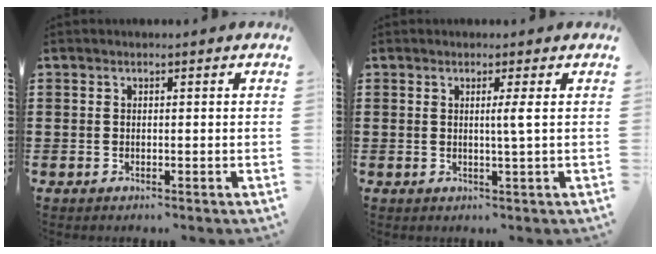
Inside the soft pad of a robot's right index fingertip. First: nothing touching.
{"total": 2.2, "force": [0.4, -0.6, 2.1], "torque": [-0.040, -0.008, 0.003]}